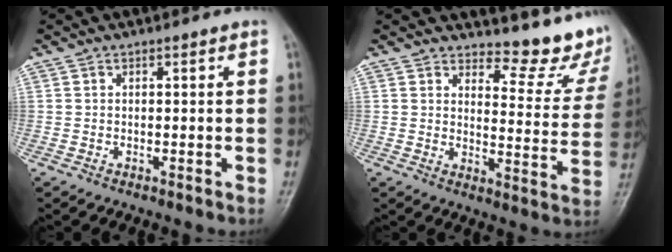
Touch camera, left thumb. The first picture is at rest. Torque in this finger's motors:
{"motor_torque": [0.06, -0.12, -0.32, -0.53, 0.02]}